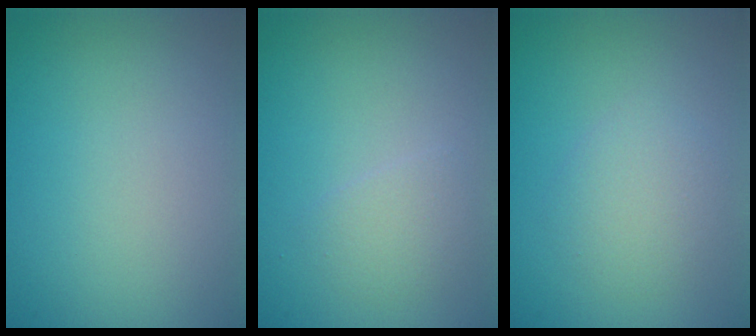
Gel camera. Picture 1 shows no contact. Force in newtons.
{"total": 1.6, "press": 1.6, "slide": 0.1}
{"total": 2.3, "press": 2.3, "slide": 0.1}